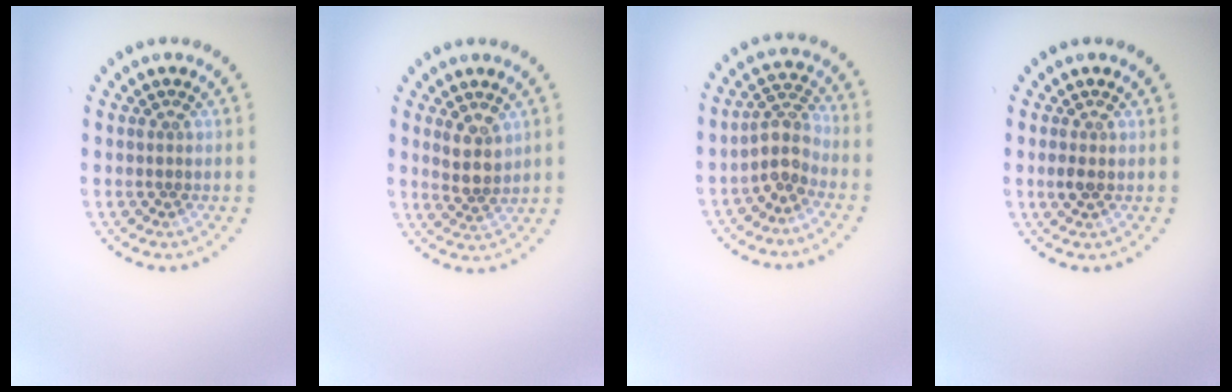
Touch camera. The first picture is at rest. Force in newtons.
{"total": 2.5, "press": 2.2, "slide": 1.2}
{"total": 3.0, "press": 2.3, "slide": 1.8}
{"total": 1.1, "press": 1.1, "slide": 0.1}